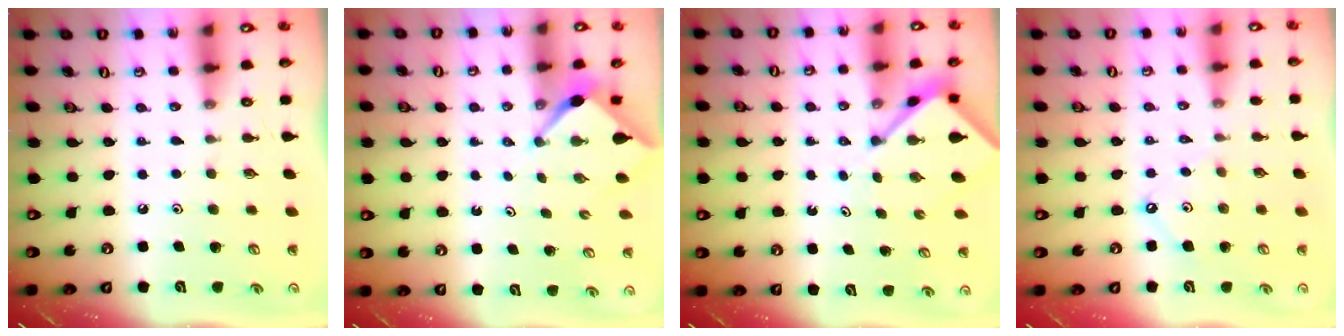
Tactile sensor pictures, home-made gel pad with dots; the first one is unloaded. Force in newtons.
{"total": 2.4, "press": 2.4, "slide": 0.2}
{"total": 4.6, "press": 4.6, "slide": 0.4}
{"total": 3.7, "press": 3.7, "slide": 0.1}